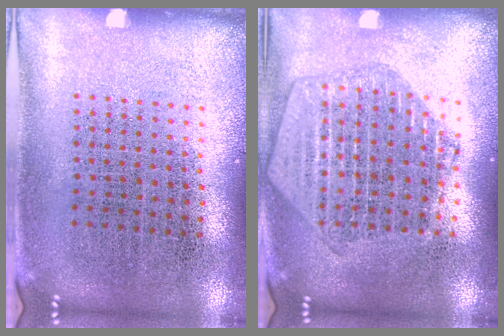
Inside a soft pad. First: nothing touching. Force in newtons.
{"total": 2.0, "press": 1.8, "slide": 0.8}